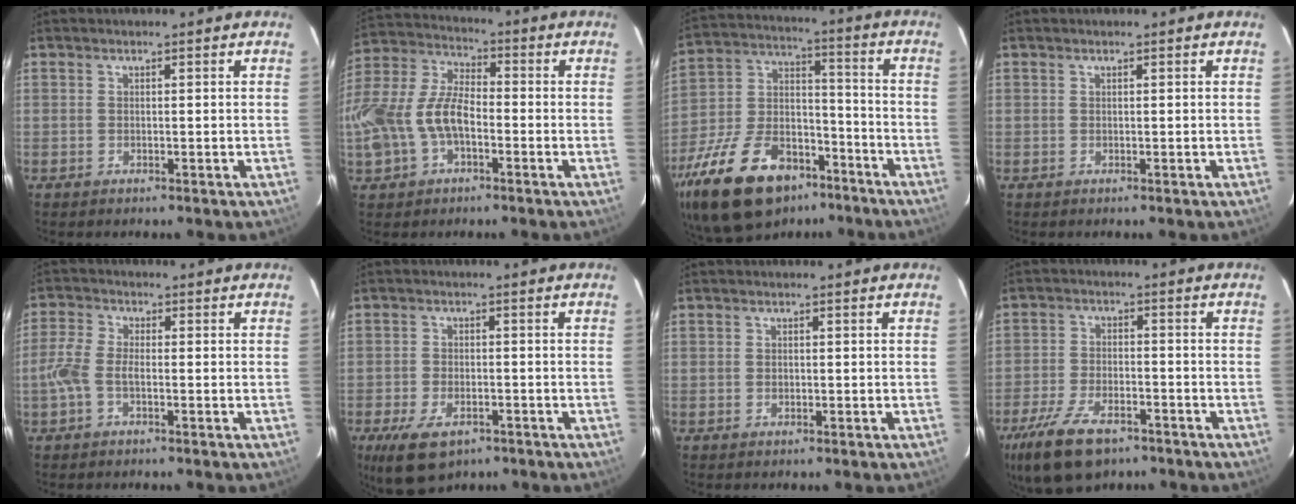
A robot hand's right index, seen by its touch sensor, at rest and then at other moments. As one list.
[{"total": 14.9, "force": [-4.2, 8.5, 11.6], "torque": [-0.255, 0.010, -0.078]}, {"total": 25.5, "force": [-16.2, 13.4, 14.4], "torque": [-0.305, 0.007, -0.263]}, {"total": 0.0}, {"total": 4.8, "force": [-1.5, 2.0, 4.0], "torque": [-0.099, 0.007, -0.034]}, {"total": 9.7, "force": [-5.8, 5.0, 5.9], "torque": [-0.134, -0.020, -0.094]}, {"total": 0.6, "force": [-0.2, 0.5, 0.4], "torque": [-0.006, 0.000, -0.003]}, {"total": 14.0, "force": [-9.3, 6.4, 8.2], "torque": [-0.194, -0.024, -0.167]}]